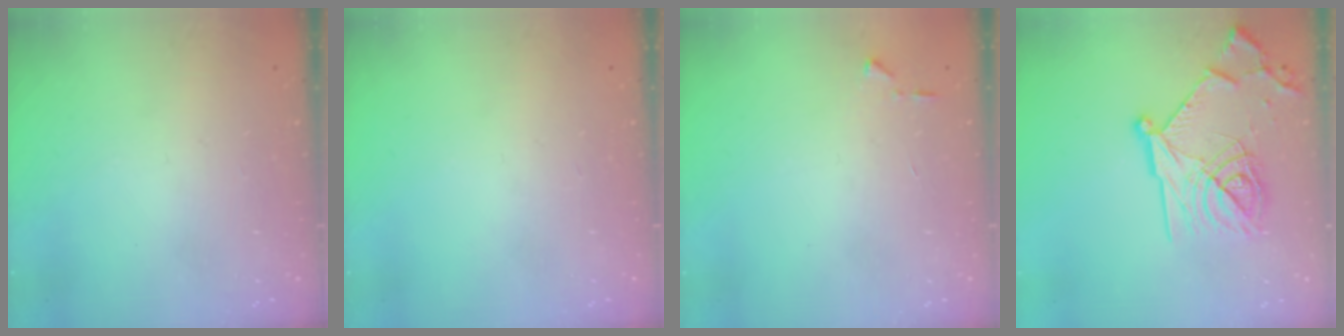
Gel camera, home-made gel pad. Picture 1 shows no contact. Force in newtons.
{"total": 0.0}
{"total": 3.9, "press": 3.9, "slide": 0.5}
{"total": 19.8, "press": 19.7, "slide": 1.2}